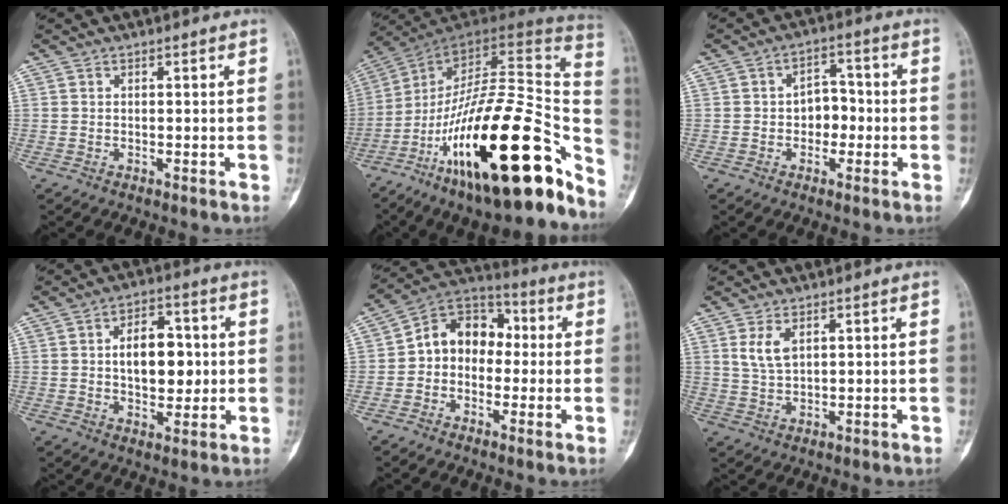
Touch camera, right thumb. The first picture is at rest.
{"total": 32.6, "force": [-16.7, 9.7, 26.3], "torque": [-0.335, 0.080, -0.265]}
{"total": 5.6, "force": [-0.8, 4.2, 3.7], "torque": [-0.021, 0.024, -0.019]}
{"total": 10.6, "force": [1.0, 6.4, 8.3], "torque": [-0.091, 0.008, 0.019]}
{"total": 11.2, "force": [-0.1, 8.8, 6.9], "torque": [-0.071, 0.044, -0.019]}
{"total": 4.1, "force": [1.9, 2.0, 3.0], "torque": [-0.054, -0.006, 0.045]}